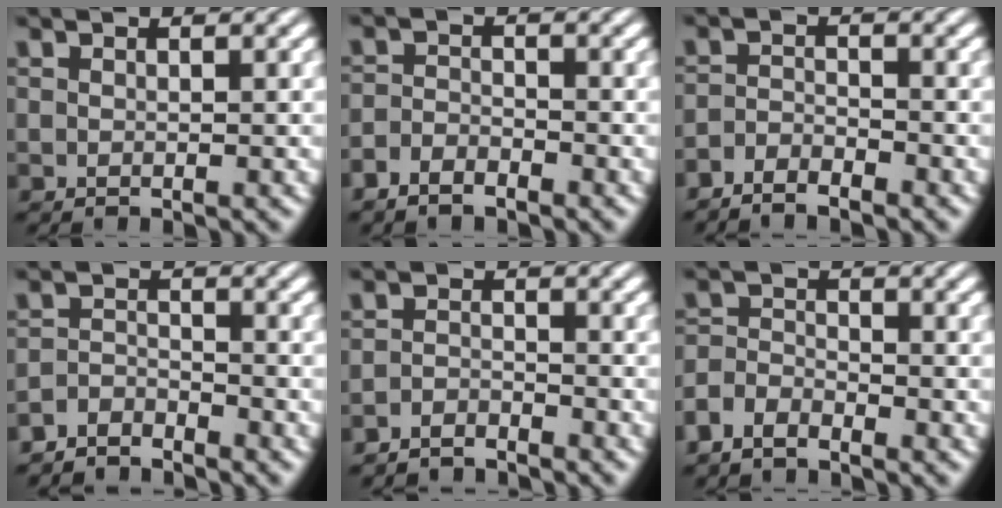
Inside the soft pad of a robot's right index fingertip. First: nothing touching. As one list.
[{"total": 2.2, "force": [-2.1, -0.1, 0.3], "torque": [0.006, -0.006, -0.037]}, {"total": 2.5, "force": [-2.5, -0.2, 0.2], "torque": [0.006, -0.007, -0.046]}, {"total": 2.9, "force": [-2.9, 0.1, 0.1], "torque": [0.013, -0.010, -0.051]}, {"total": 2.9, "force": [-2.9, -0.1, -0.3], "torque": [0.016, -0.015, -0.047]}, {"total": 2.7, "force": [-2.3, 1.2, 0.8], "torque": [-0.009, -0.014, -0.038]}]